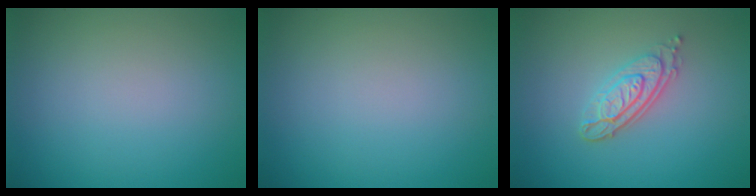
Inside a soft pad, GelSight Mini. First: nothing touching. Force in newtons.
{"total": 0.0}
{"total": 3.3, "press": 2.7, "slide": 1.9}